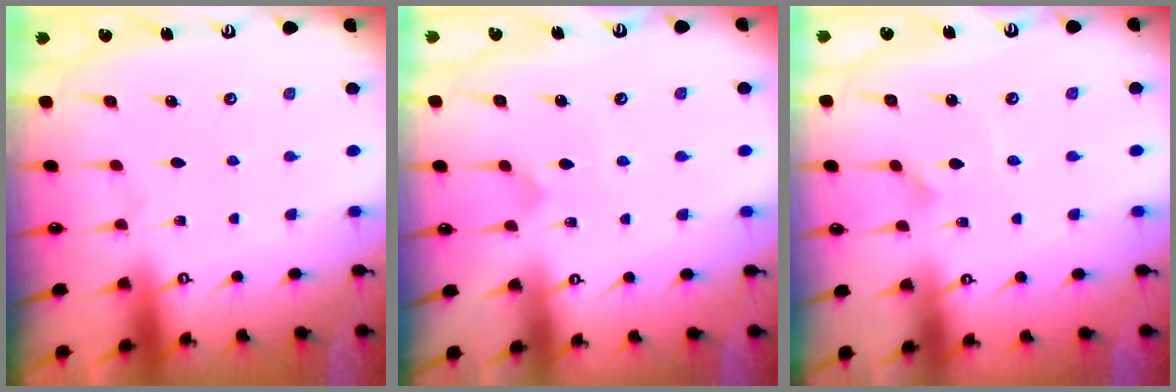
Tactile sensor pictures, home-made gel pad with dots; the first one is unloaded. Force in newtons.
{"total": 3.5, "press": 3.5, "slide": 0.1}
{"total": 0.8, "press": 0.8, "slide": 0.0}